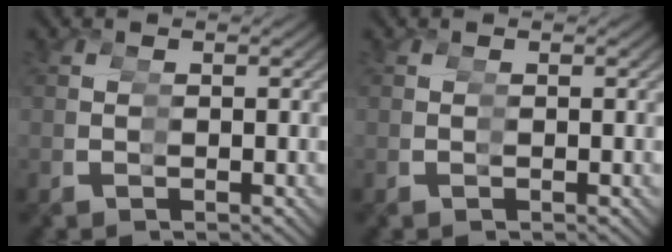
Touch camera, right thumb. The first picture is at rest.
{"total": 0.0}